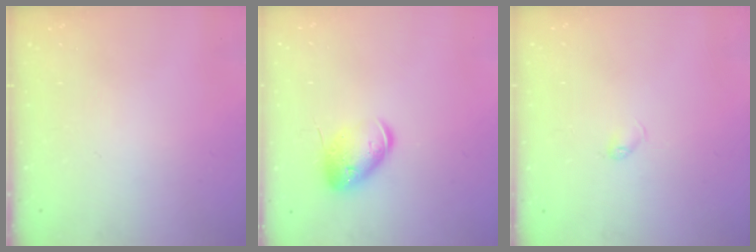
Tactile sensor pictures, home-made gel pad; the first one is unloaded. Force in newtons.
{"total": 11.4, "press": 11.3, "slide": 1.8}
{"total": 2.7, "press": 2.6, "slide": 0.4}